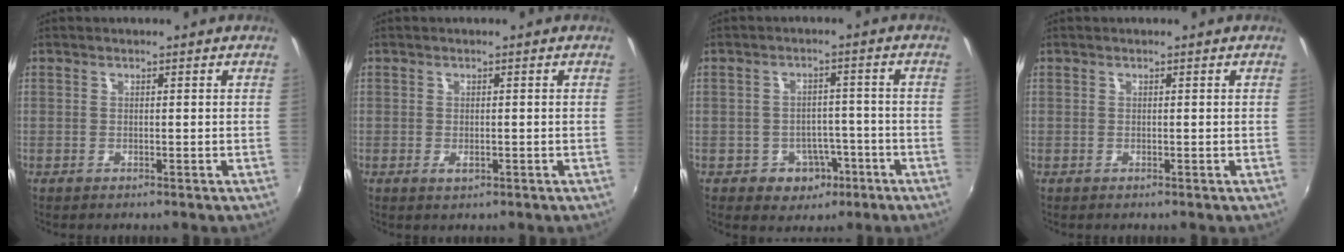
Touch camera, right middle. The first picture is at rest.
{"total": 1.3, "force": [-0.5, 0.7, 1.0], "torque": [-0.017, -0.002, -0.006]}
{"total": 5.9, "force": [-2.9, 4.8, 1.9], "torque": [-0.042, 0.017, -0.024]}
{"total": 0.0}